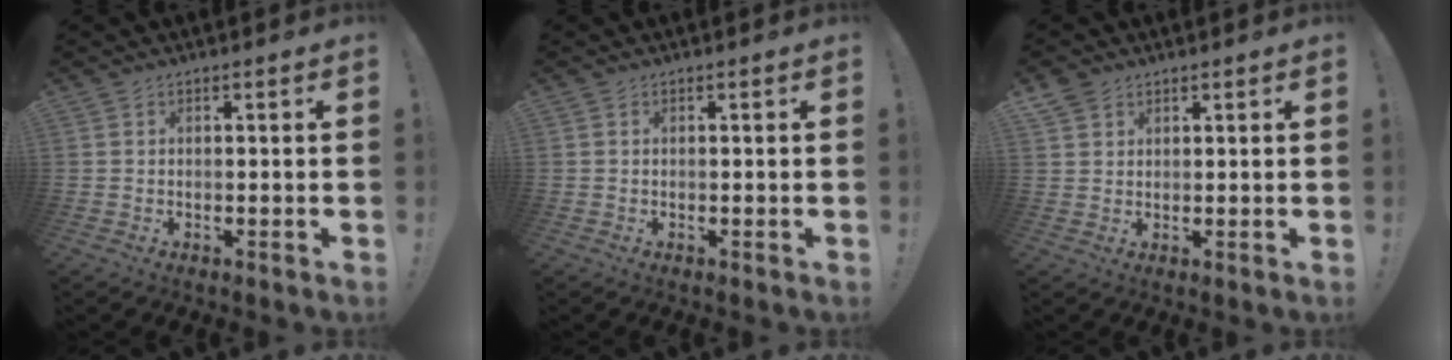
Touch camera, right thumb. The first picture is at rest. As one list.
[{"total": 0.0}, {"total": 3.3, "force": [2.4, 2.1, 0.6], "torque": [-0.004, -0.014, 0.043]}]